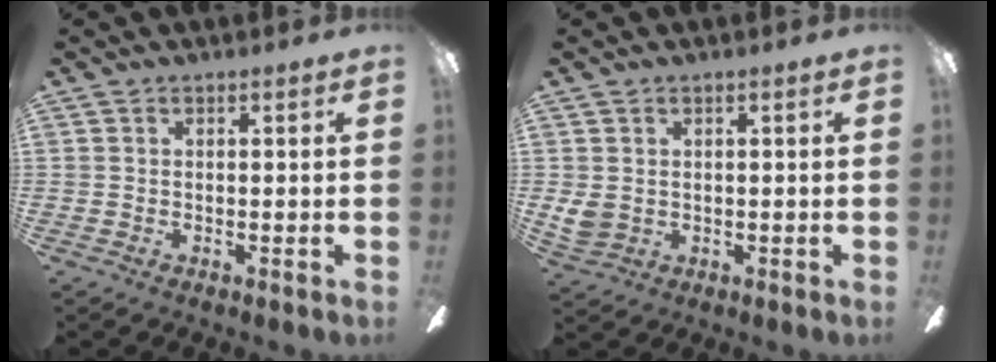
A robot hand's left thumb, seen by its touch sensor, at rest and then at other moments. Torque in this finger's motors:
{"motor_torque": [0.23, 0.40, 0.26, -0.34, 0.00]}